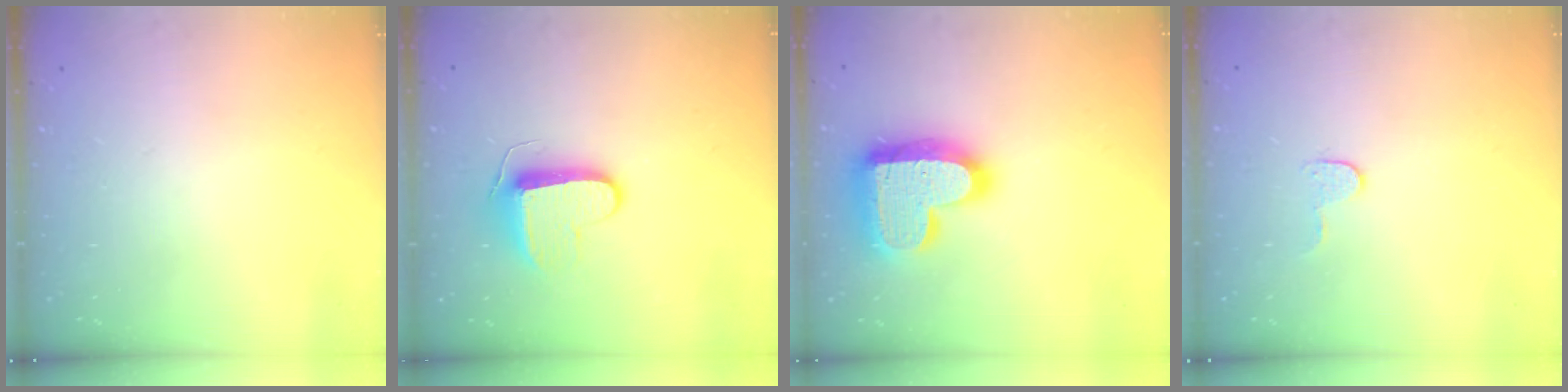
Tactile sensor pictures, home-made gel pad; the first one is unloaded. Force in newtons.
{"total": 9.5, "press": 9.5, "slide": 0.1}
{"total": 22.1, "press": 22.0, "slide": 1.5}
{"total": 5.7, "press": 5.7, "slide": 0.2}